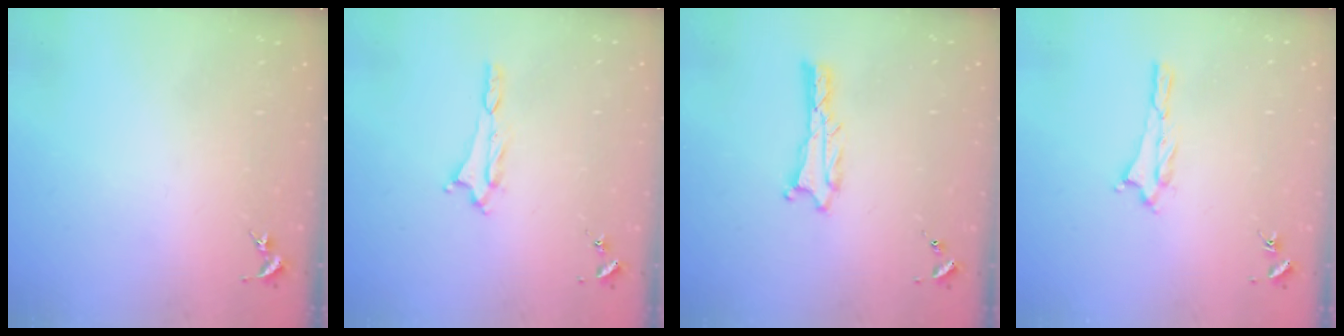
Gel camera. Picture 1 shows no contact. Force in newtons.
{"total": 1.2, "press": 1.2, "slide": 0.2}
{"total": 0.9, "press": 0.8, "slide": 0.1}
{"total": 1.4, "press": 1.4, "slide": 0.3}